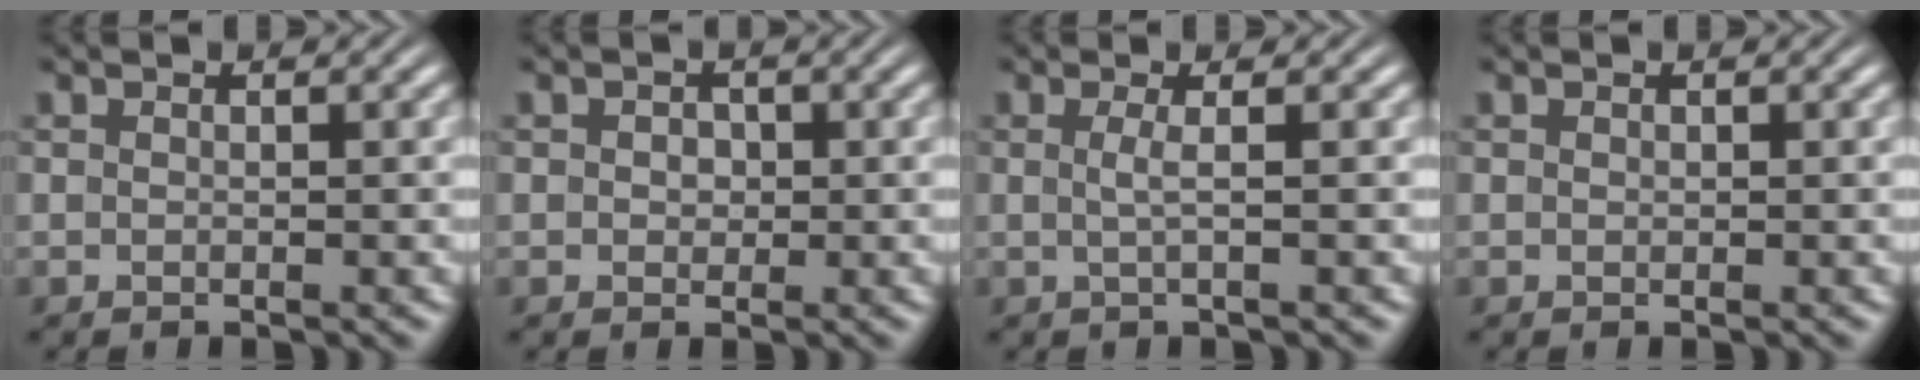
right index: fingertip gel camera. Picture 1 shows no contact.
{"total": 1.1, "force": [0.0, 1.0, 0.4], "torque": [-0.009, -0.005, 0.002]}
{"total": 1.5, "force": [0.0, -0.4, 1.4], "torque": [-0.032, -0.006, 0.003]}
{"total": 0.0}